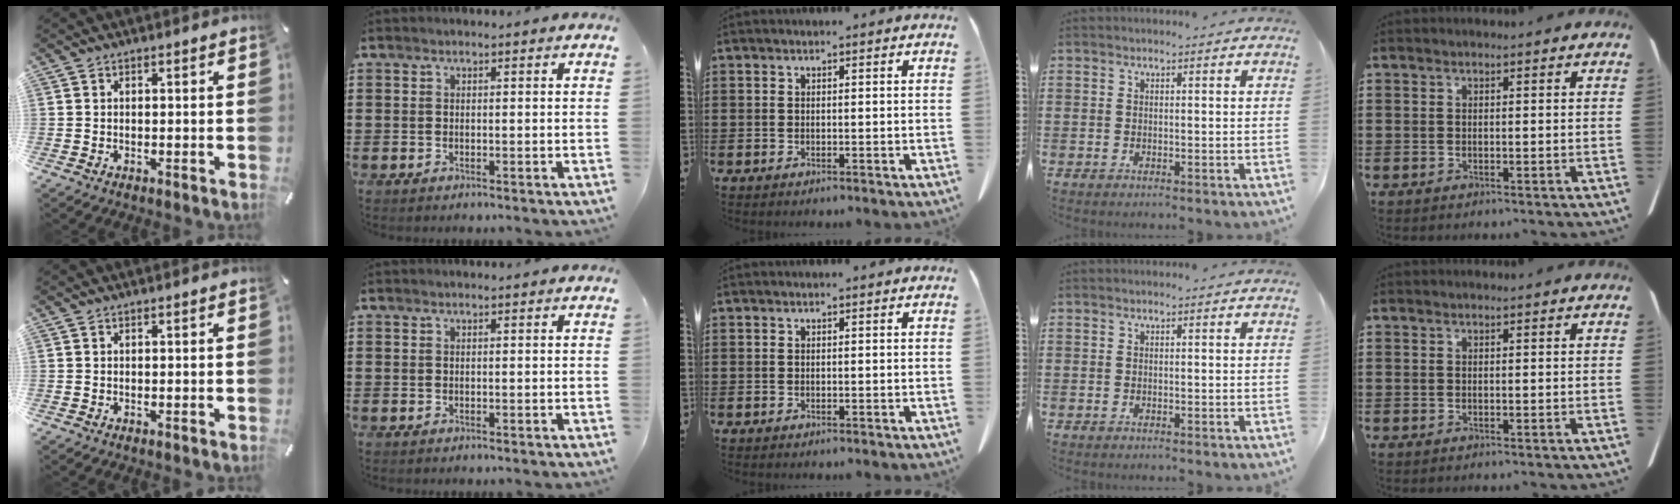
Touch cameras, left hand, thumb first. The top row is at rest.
{}